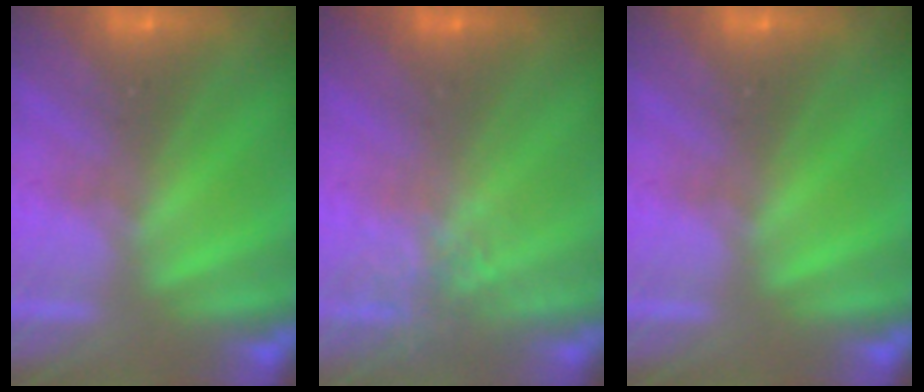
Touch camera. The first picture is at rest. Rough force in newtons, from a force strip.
{"total": 2.7}
{"total": 0.0}